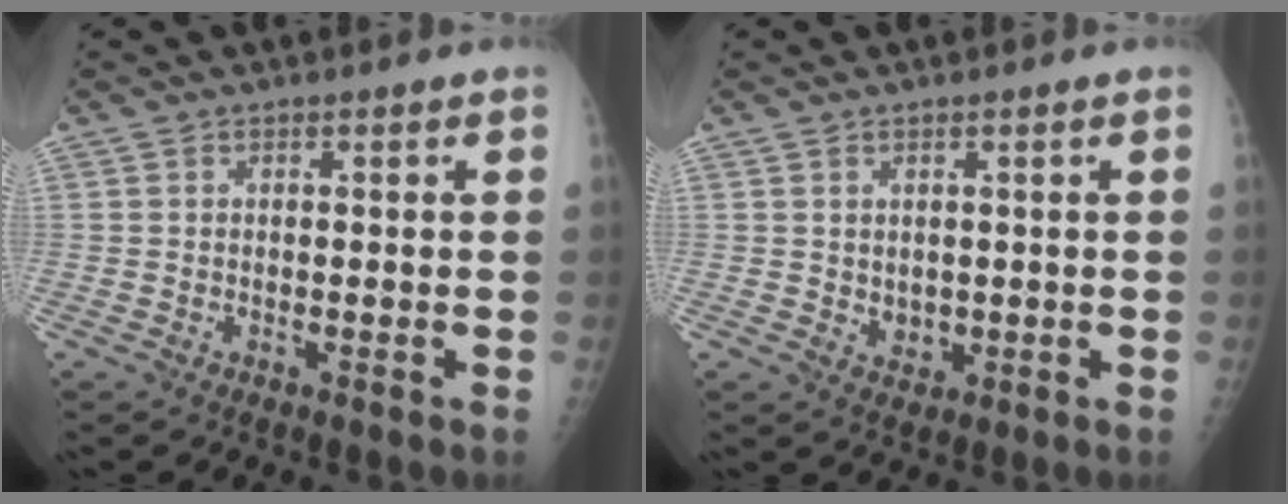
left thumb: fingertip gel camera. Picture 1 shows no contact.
{"total": 2.4, "force": [0.3, 1.8, 1.5], "torque": [-0.014, -0.007, 0.013]}